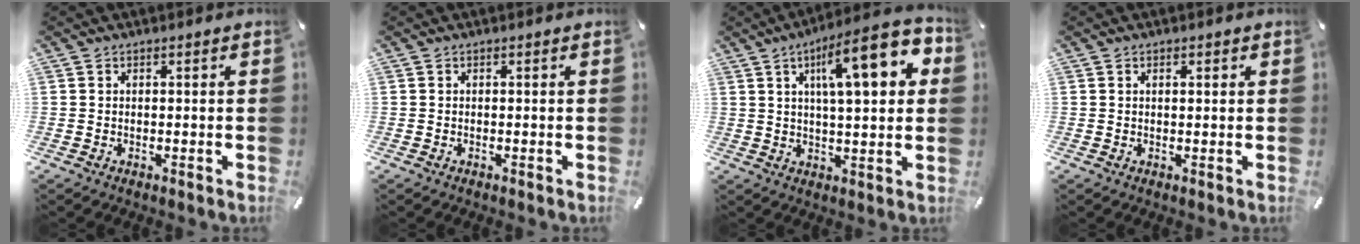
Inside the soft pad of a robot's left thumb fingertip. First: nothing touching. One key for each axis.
{"total": 0.0}
{"total": 16.9, "fx": 6.5, "fy": 4.6, "fz": 14.9, "tx": -0.229, "ty": -0.020, "tz": 0.095}
{"total": 0.9, "fx": 0.4, "fy": 0.5, "fz": 0.6, "tx": -0.012, "ty": 0.003, "tz": 0.006}